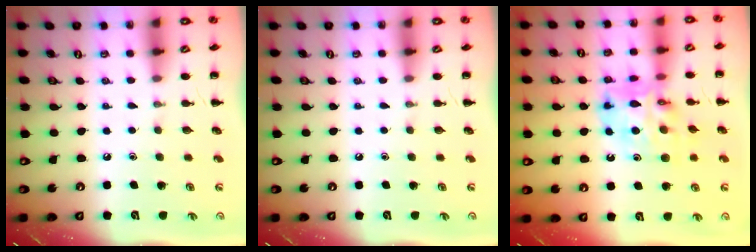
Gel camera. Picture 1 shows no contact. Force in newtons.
{"total": 0.0}
{"total": 12.9, "press": 12.5, "slide": 3.6}